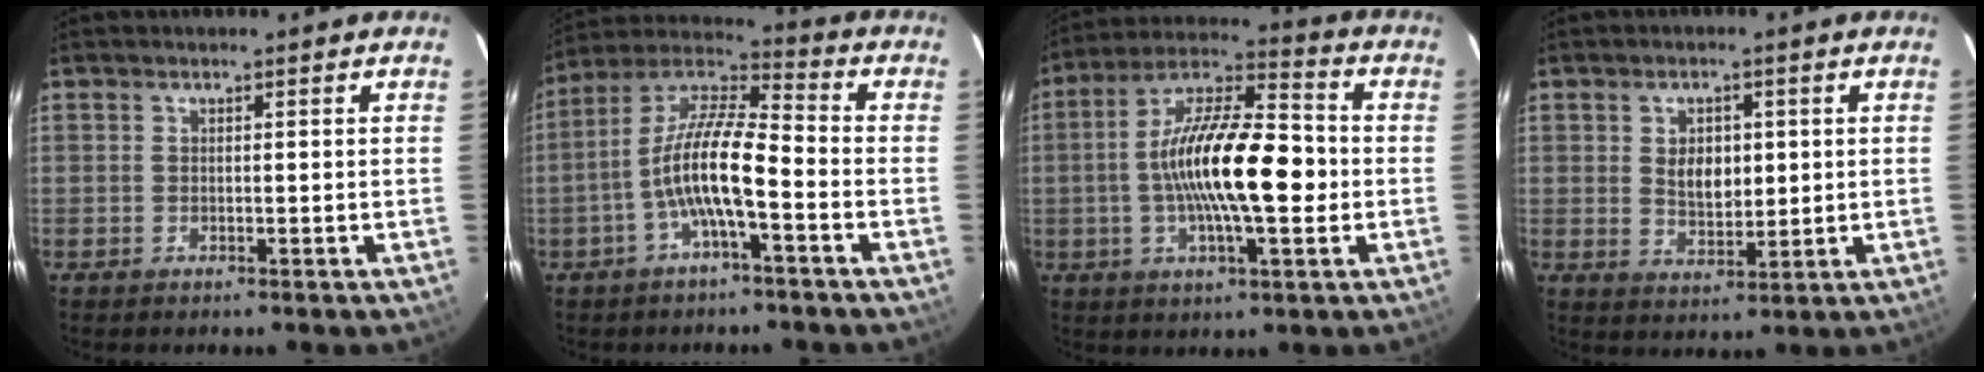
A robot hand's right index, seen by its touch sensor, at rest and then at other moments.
{"total": 11.8, "force": [-3.9, 2.5, 10.8], "torque": [-0.219, 0.010, -0.080]}
{"total": 17.3, "force": [-1.8, 5.1, 16.4], "torque": [-0.296, 0.012, -0.040]}
{"total": 5.9, "force": [1.0, 3.7, 4.5], "torque": [-0.074, 0.002, 0.022]}